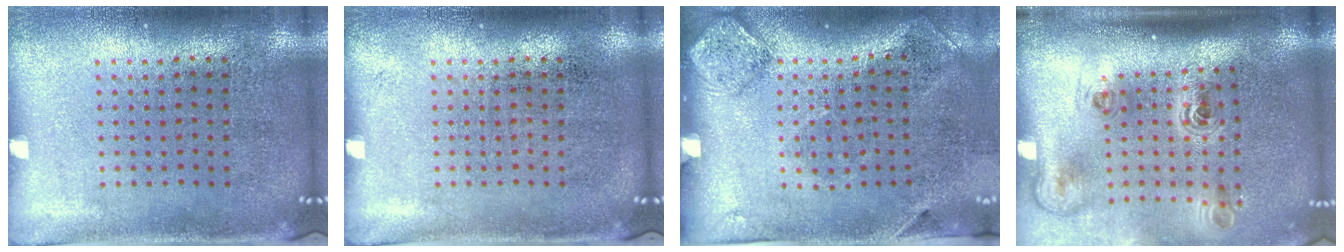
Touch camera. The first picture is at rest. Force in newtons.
{"total": 0.0}
{"total": 2.0, "press": 1.1, "slide": 1.7}
{"total": 2.3, "press": 1.5, "slide": 1.8}